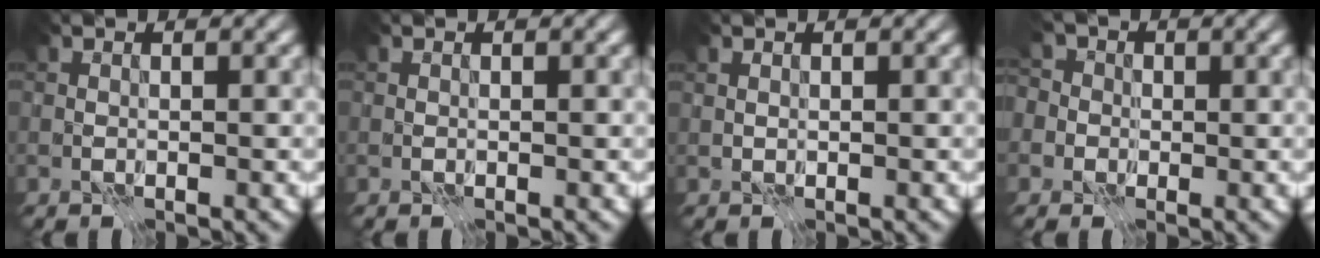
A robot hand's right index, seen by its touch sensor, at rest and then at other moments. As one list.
[{"total": 0.0}, {"total": 0.7, "force": [0.2, -0.6, -0.3], "torque": [0.009, -0.001, 0.004]}, {"total": 6.2, "force": [1.9, 5.2, 2.8], "torque": [-0.038, 0.035, -0.018]}]